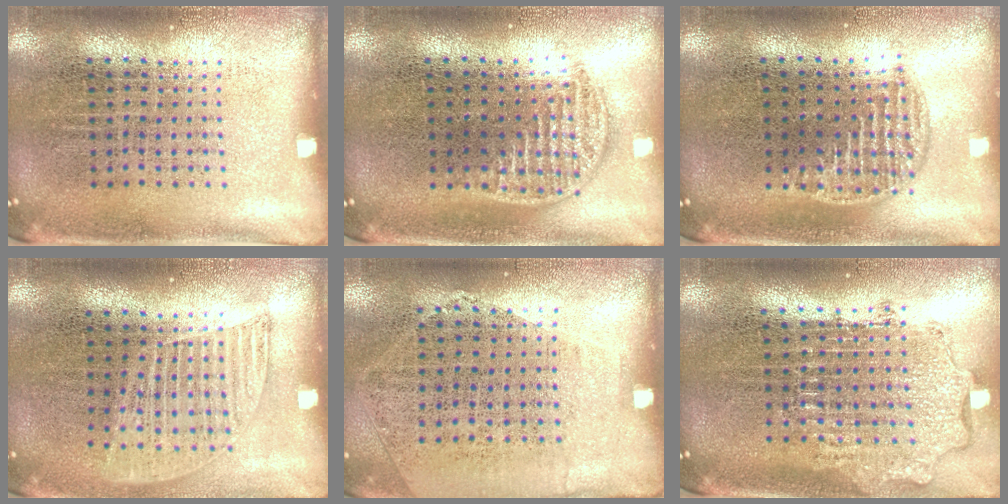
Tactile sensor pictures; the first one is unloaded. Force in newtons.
{"total": 1.3, "press": 1.1, "slide": 0.5}
{"total": 1.3, "press": 1.1, "slide": 0.6}
{"total": 1.2, "press": 1.1, "slide": 0.5}
{"total": 1.2, "press": 0.9, "slide": 0.7}
{"total": 1.9, "press": 1.5, "slide": 1.2}